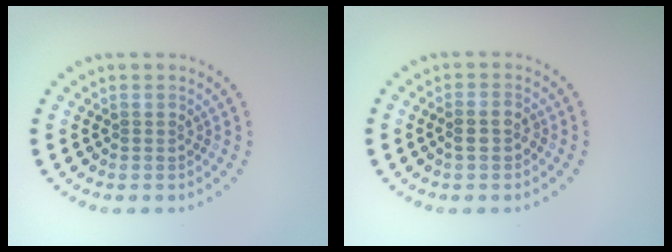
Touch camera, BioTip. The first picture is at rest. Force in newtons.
{"total": 1.3, "press": 1.2, "slide": 0.5}